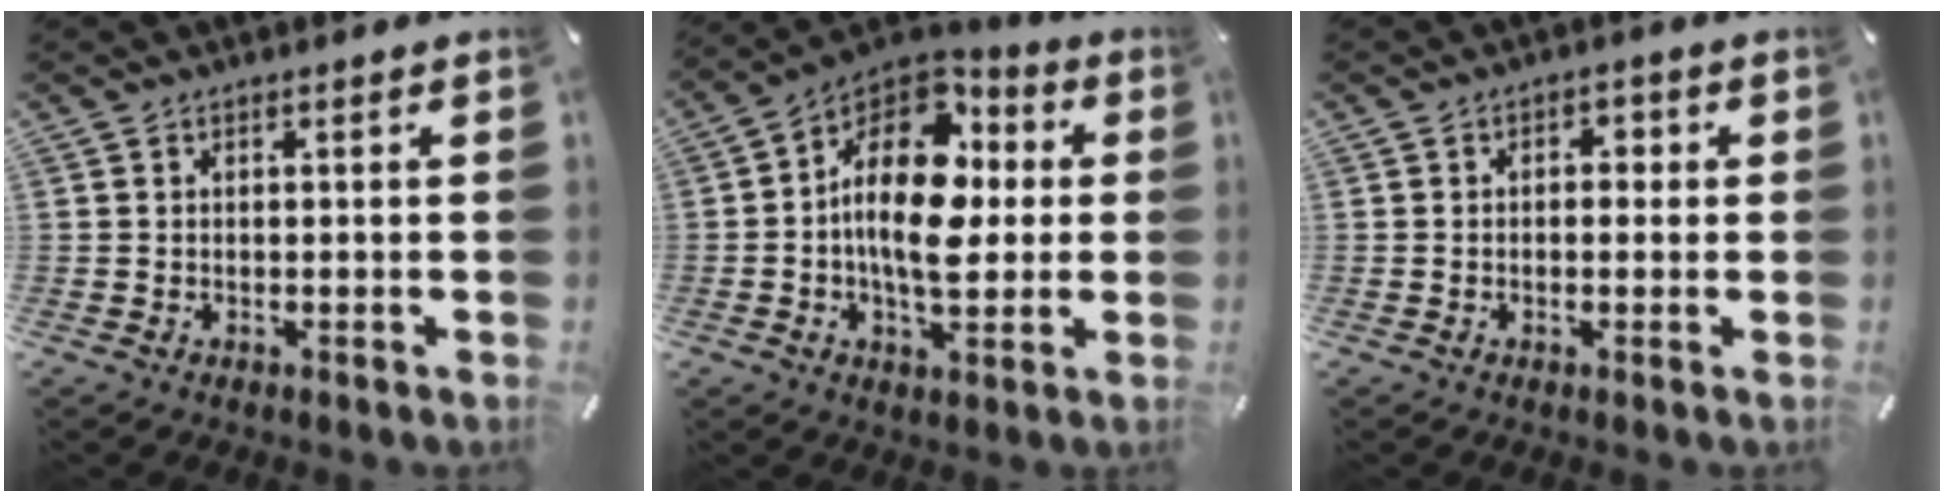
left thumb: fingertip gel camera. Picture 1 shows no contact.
{"total": 18.6, "force": [1.9, 11.8, 14.3], "torque": [-0.266, -0.020, 0.027]}
{"total": 2.7, "force": [-0.6, 1.9, 1.9], "torque": [-0.030, 0.009, -0.016]}